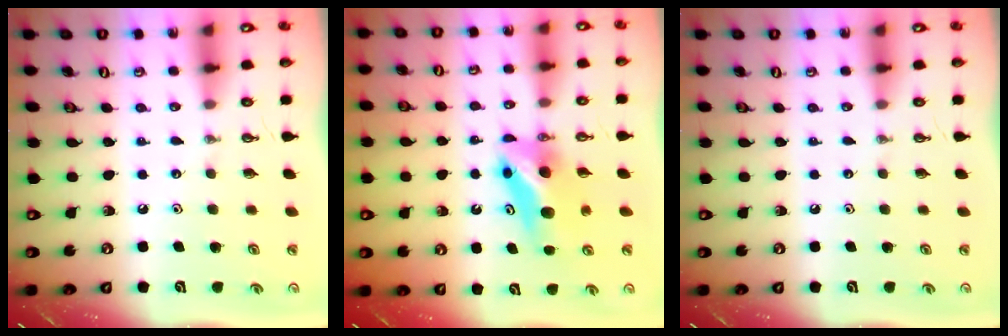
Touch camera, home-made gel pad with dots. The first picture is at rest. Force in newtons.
{"total": 7.0, "press": 7.0, "slide": 0.6}
{"total": 0.0}